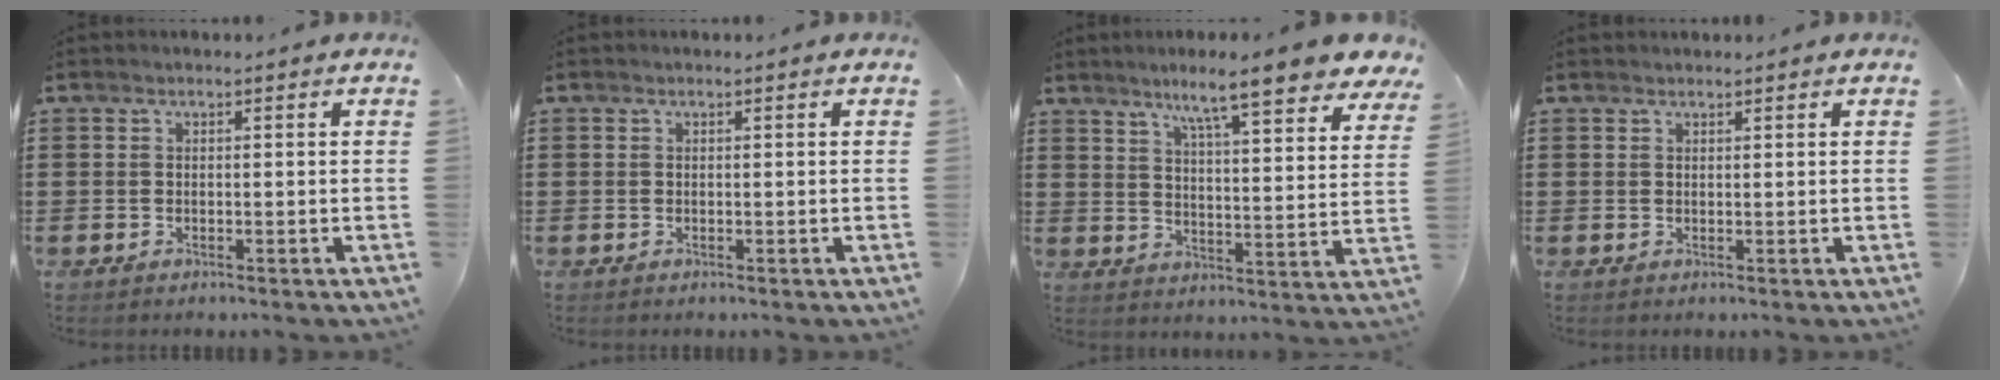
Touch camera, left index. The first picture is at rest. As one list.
[{"total": 0.0}, {"total": 9.2, "force": [7.3, 0.0, 5.6], "torque": [-0.108, -0.038, 0.116]}, {"total": 0.6, "force": [0.5, 0.2, 0.0], "torque": [-0.001, 0.001, 0.011]}]